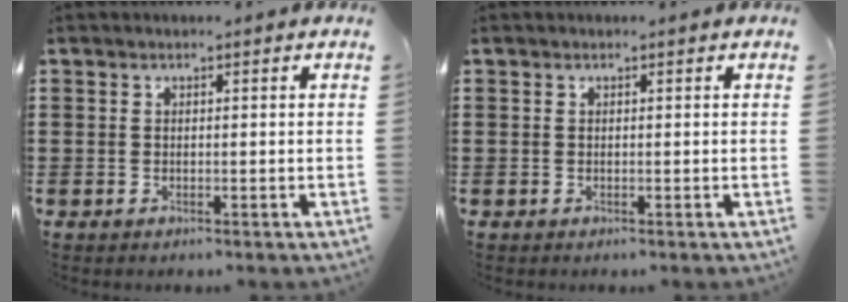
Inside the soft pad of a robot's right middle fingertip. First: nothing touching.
{"total": 0.0}